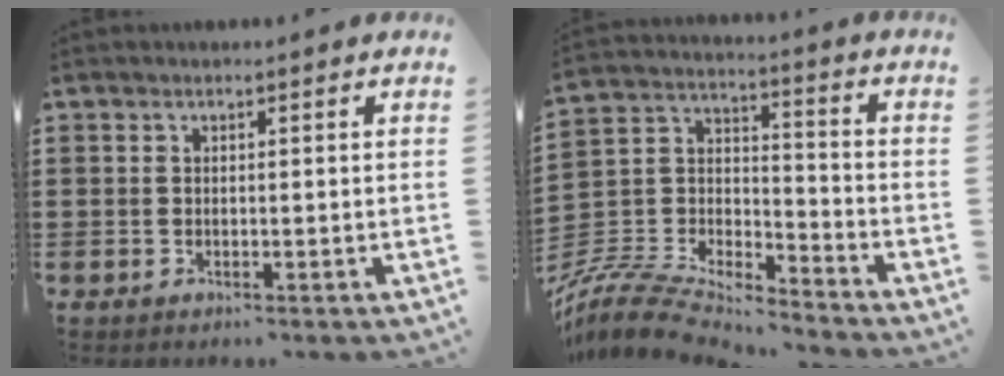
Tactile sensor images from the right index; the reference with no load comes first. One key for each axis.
{"total": 9.2, "fx": -8.6, "fy": 2.1, "fz": 2.4, "tx": -0.069, "ty": 0.004, "tz": -0.177}